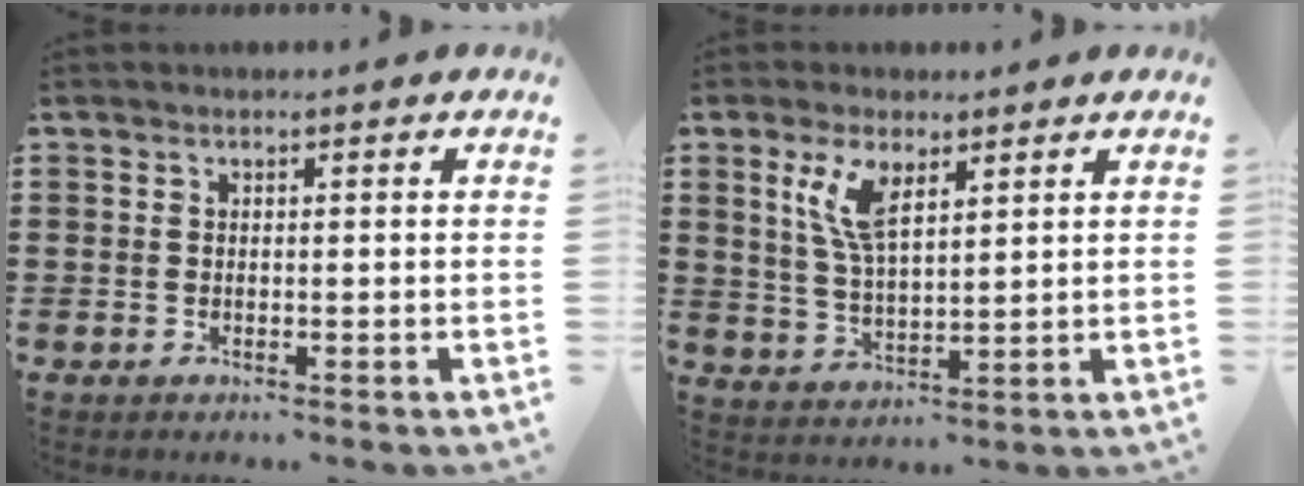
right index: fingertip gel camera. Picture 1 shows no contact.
{"total": 6.9, "force": [3.3, 2.5, 5.5], "torque": [-0.118, 0.006, 0.058]}